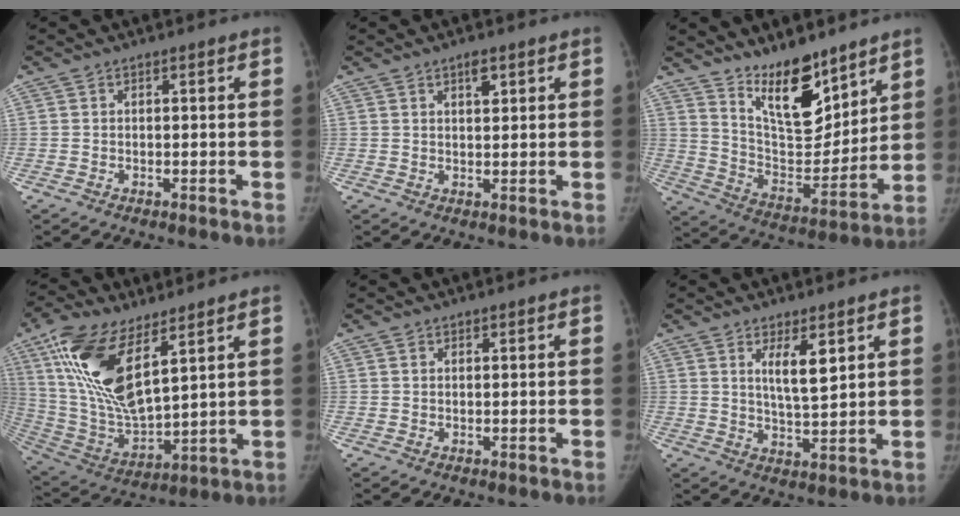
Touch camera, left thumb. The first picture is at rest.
{"total": 2.6, "force": [1.5, 1.1, 1.8], "torque": [-0.020, -0.008, 0.025]}
{"total": 15.6, "force": [11.2, 6.0, 9.0], "torque": [-0.098, -0.093, 0.205]}
{"total": 19.2, "force": [9.3, 7.7, 14.9], "torque": [-0.297, -0.041, 0.189]}
{"total": 0.7, "force": [0.5, 0.5, 0.2], "torque": [0.003, -0.002, 0.006]}
{"total": 6.2, "force": [2.9, 1.8, 5.2], "torque": [-0.079, -0.028, 0.056]}